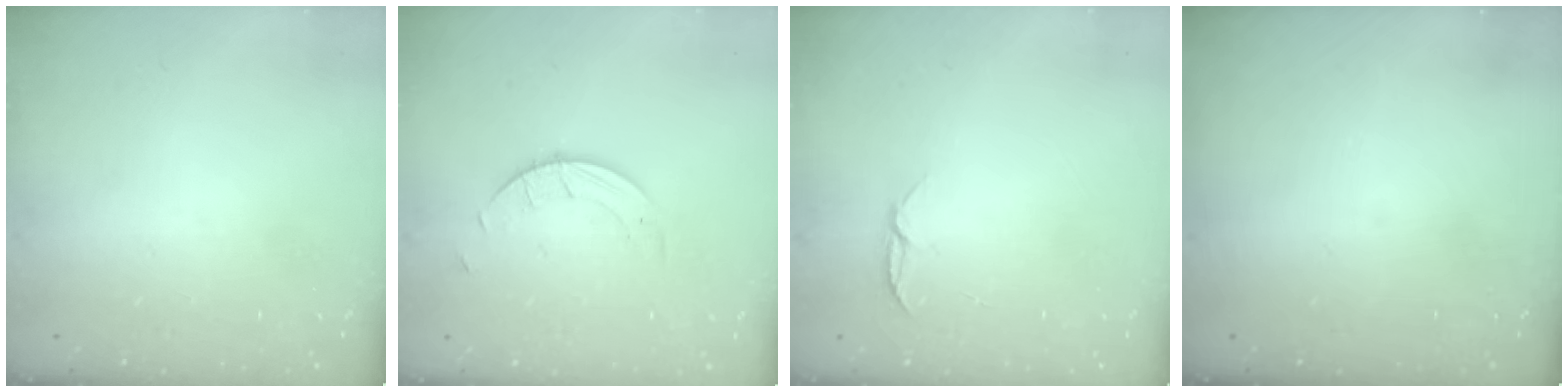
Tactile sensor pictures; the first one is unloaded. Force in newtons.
{"total": 2.5, "press": 2.5, "slide": 0.2}
{"total": 4.4, "press": 4.4, "slide": 0.4}
{"total": 0.0}